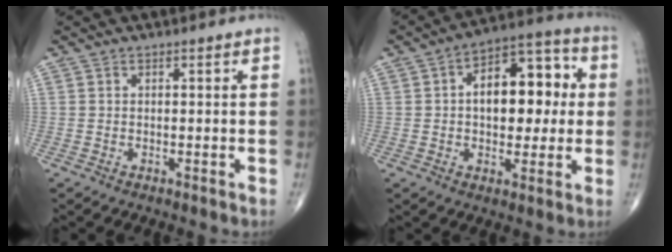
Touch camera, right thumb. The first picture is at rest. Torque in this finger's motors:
{"motor_torque": [0.32, 0.37, 0.39, 0.09, 0.12]}